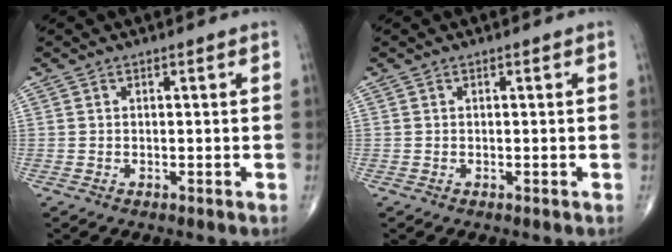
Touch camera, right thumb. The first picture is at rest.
{"total": 0.0}